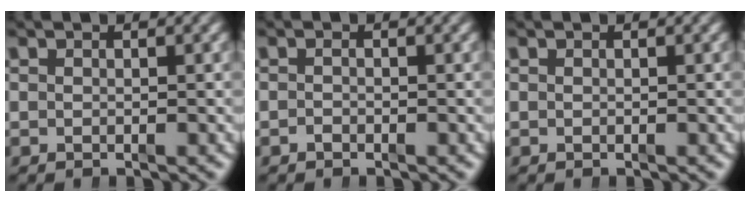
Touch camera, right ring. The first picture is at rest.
{"total": 0.7, "force": [-0.6, -0.2, 0.3], "torque": [-0.003, -0.004, -0.009]}
{"total": 0.0}